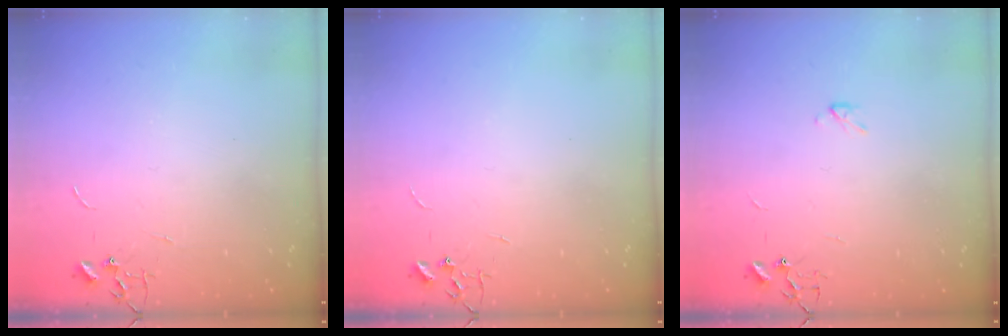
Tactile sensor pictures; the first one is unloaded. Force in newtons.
{"total": 0.0}
{"total": 2.3, "press": 2.3, "slide": 0.4}